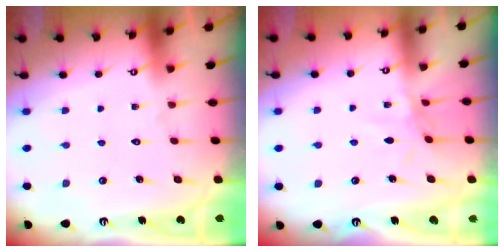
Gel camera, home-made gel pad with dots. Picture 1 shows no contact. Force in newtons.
{"total": 2.8, "press": 2.7, "slide": 0.5}